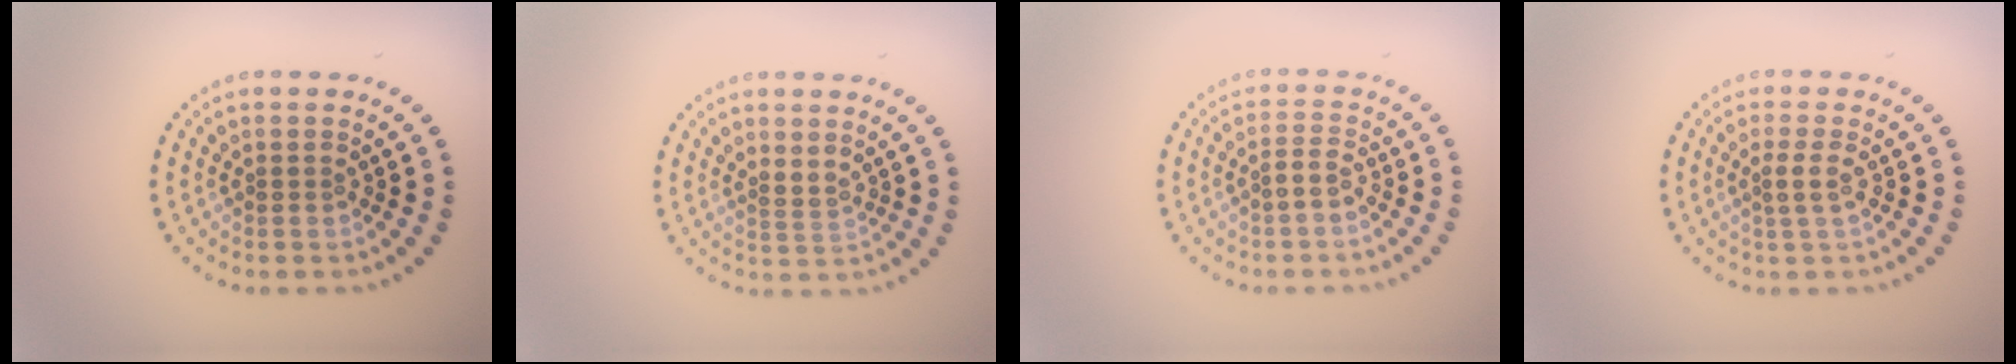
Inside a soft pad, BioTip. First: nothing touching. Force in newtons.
{"total": 1.3, "press": 1.0, "slide": 0.9}
{"total": 1.6, "press": 1.3, "slide": 0.9}
{"total": 1.6, "press": 1.3, "slide": 0.9}